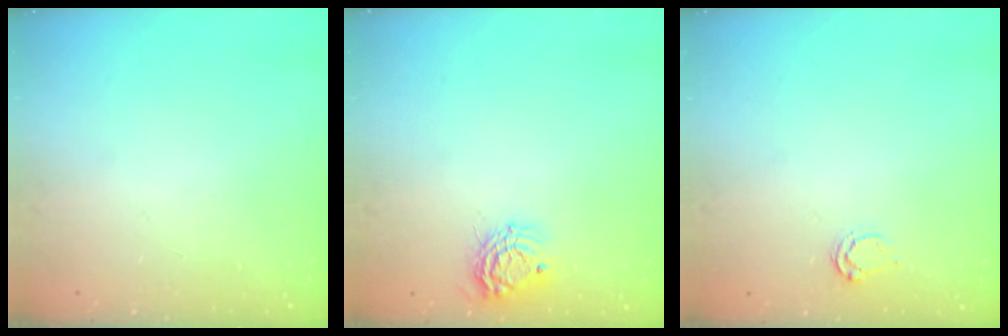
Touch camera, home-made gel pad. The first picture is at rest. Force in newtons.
{"total": 8.8, "press": 8.8, "slide": 0.4}
{"total": 3.2, "press": 3.1, "slide": 0.5}